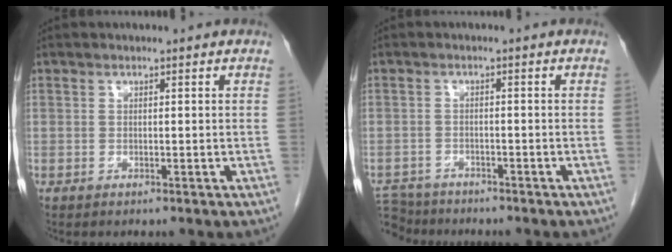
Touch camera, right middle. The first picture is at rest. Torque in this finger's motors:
{"motor_torque": [-0.19, -0.05, -0.01, 0.00]}